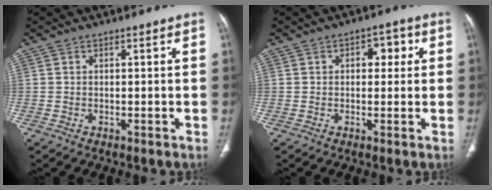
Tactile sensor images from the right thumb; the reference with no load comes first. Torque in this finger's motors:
{"motor_torque": [0.52, 0.91, 0.56, 0.16, -0.02]}